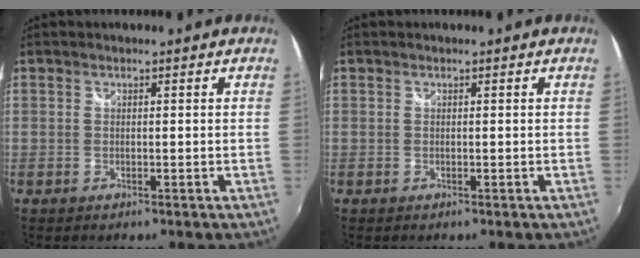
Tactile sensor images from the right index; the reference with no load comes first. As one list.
[{"total": 0.0}]